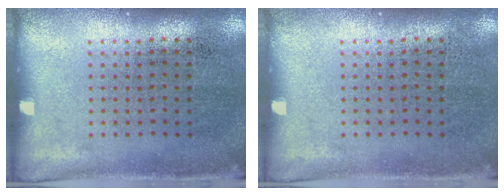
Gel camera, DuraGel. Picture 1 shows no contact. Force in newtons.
{"total": 0.0}